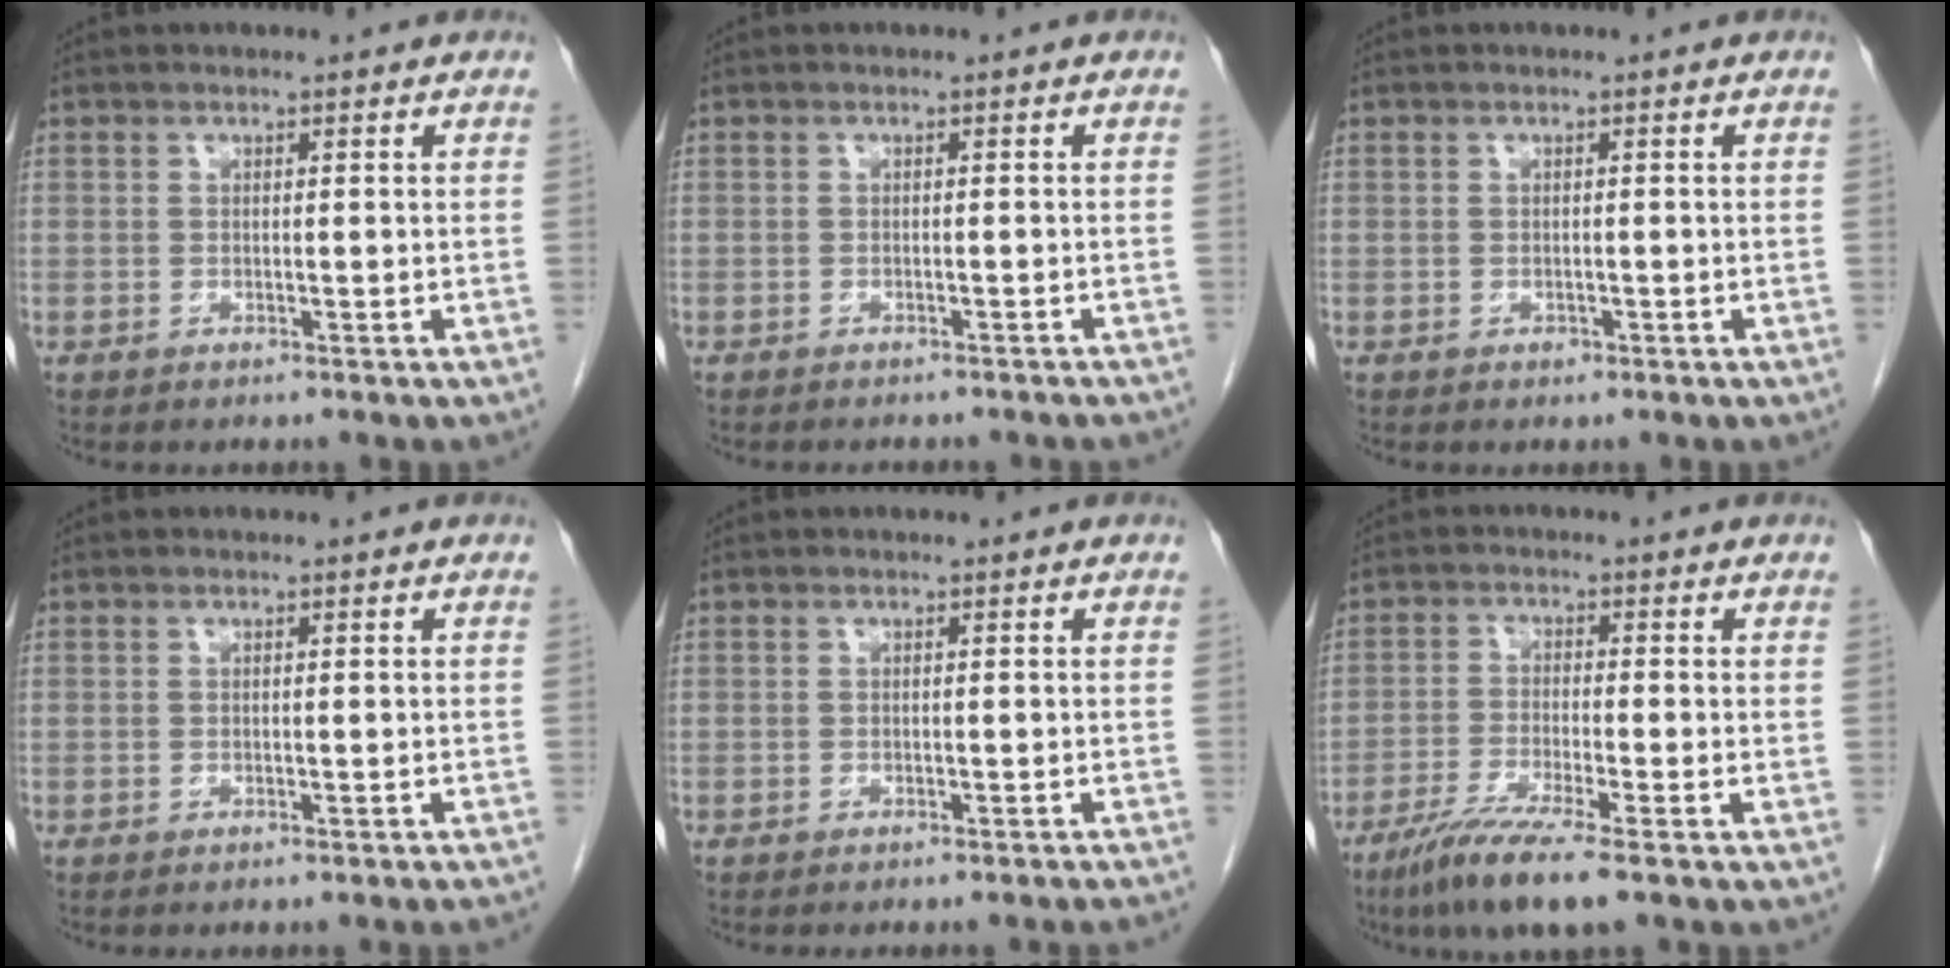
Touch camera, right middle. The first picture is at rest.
{"total": 7.2, "force": [-6.5, 1.9, 2.6], "torque": [-0.029, -0.004, -0.067]}
{"total": 0.6, "force": [-0.3, 0.4, 0.2], "torque": [-0.005, 0.001, -0.003]}
{"total": 5.6, "force": [-5.2, 0.4, 2.0], "torque": [-0.023, -0.011, -0.057]}
{"total": 8.2, "force": [-7.7, 0.5, 2.8], "torque": [-0.025, -0.016, -0.082]}
{"total": 8.1, "force": [-5.7, -0.3, 5.7], "torque": [-0.104, -0.025, -0.104]}